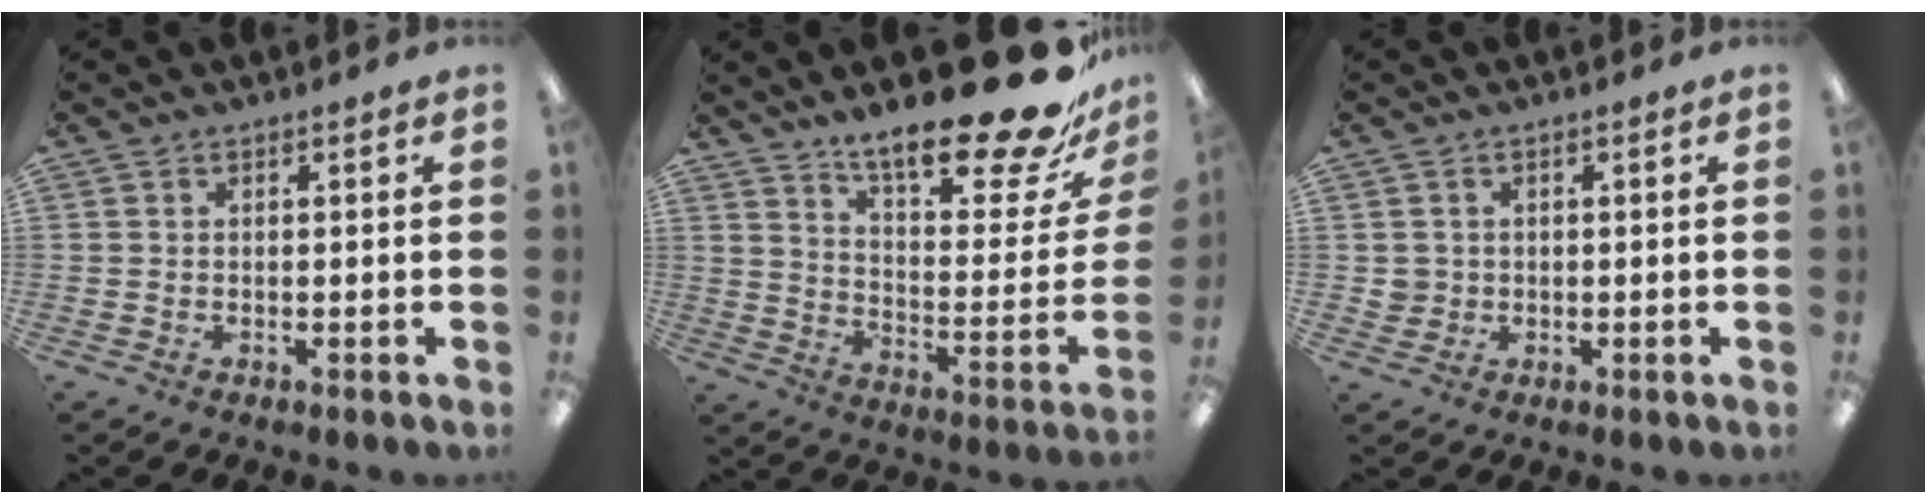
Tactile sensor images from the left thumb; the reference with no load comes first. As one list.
[{"total": 23.9, "force": [18.6, 5.6, 13.9], "torque": [-0.192, -0.140, 0.300]}, {"total": 2.5, "force": [0.3, 2.5, 0.2], "torque": [-0.008, 0.004, 0.005]}]